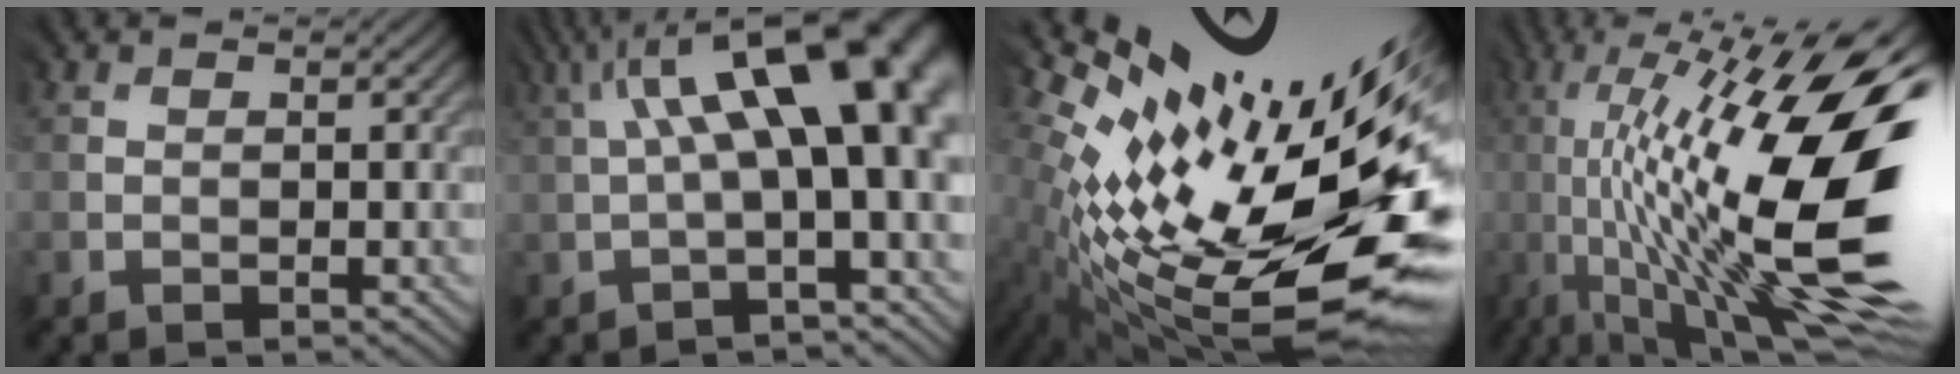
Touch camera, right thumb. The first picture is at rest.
{"total": 13.5, "force": [2.3, 3.9, 12.7], "torque": [-0.196, 0.021, 0.046]}
{"total": 17.5, "force": [0.6, 6.7, 16.1], "torque": [-0.279, -0.047, 0.028]}
{"total": 19.8, "force": [-0.1, 6.1, 18.8], "torque": [-0.314, 0.000, -0.001]}